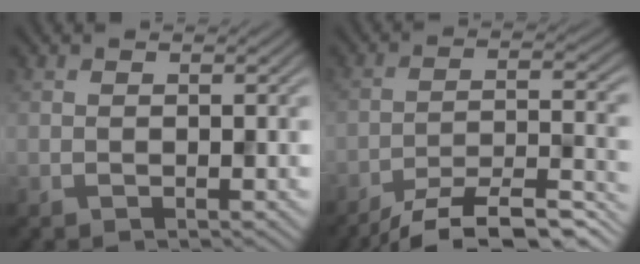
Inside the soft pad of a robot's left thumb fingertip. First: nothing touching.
{"total": 12.1, "force": [-10.0, 2.4, 6.3], "torque": [-0.112, -0.011, -0.147]}